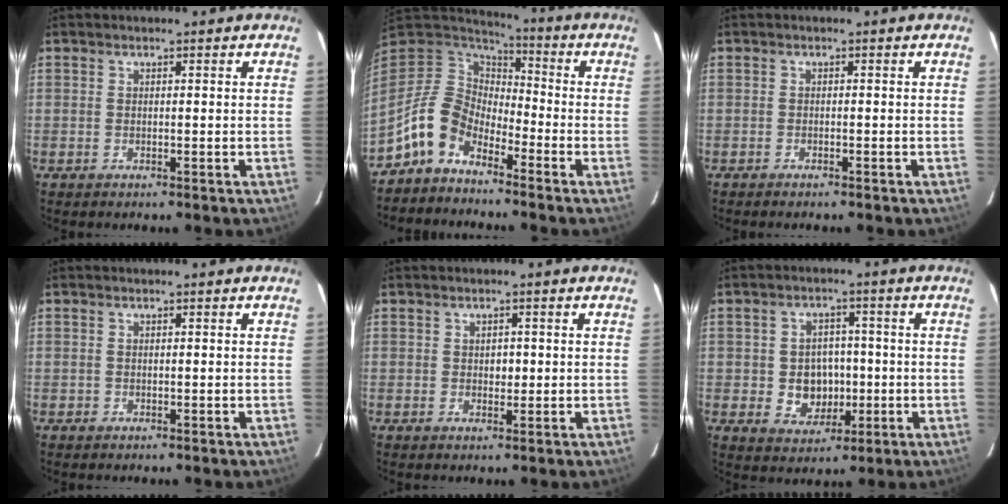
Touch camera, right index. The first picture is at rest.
{"total": 10.6, "force": [-7.0, 6.1, 5.2], "torque": [-0.109, 0.019, -0.141]}
{"total": 1.3, "force": [-1.2, 0.2, 0.4], "torque": [-0.015, -0.002, -0.021]}
{"total": 0.0}
{"total": 1.8, "force": [0.1, 1.4, 1.0], "torque": [-0.012, 0.004, 0.004]}
{"total": 7.3, "force": [-1.2, 6.4, 3.2], "torque": [-0.075, 0.013, -0.004]}